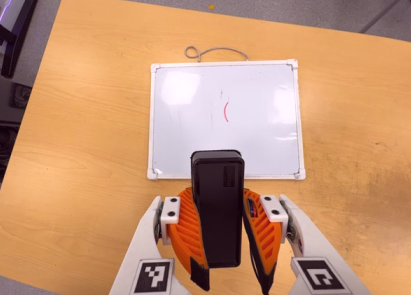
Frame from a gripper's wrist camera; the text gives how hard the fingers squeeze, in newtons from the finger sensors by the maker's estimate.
{"total": 11.6, "left": 9.8, "right": 13.4}